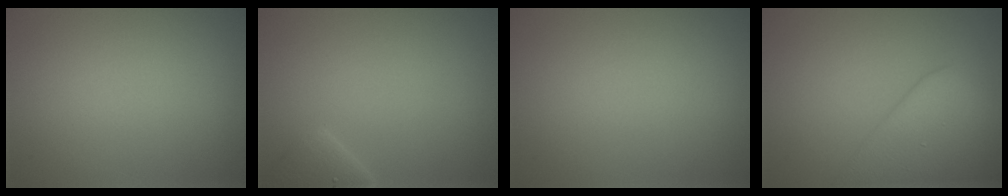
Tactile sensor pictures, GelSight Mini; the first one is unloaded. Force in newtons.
{"total": 1.8, "press": 1.8, "slide": 0.1}
{"total": 0.0}
{"total": 6.9, "press": 6.9, "slide": 0.5}